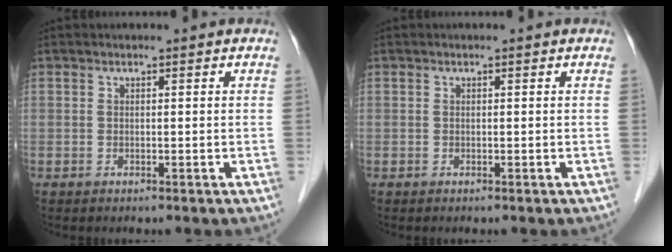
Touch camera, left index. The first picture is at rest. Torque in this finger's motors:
{"motor_torque": [0.00, 0.01, 0.00, 0.00]}